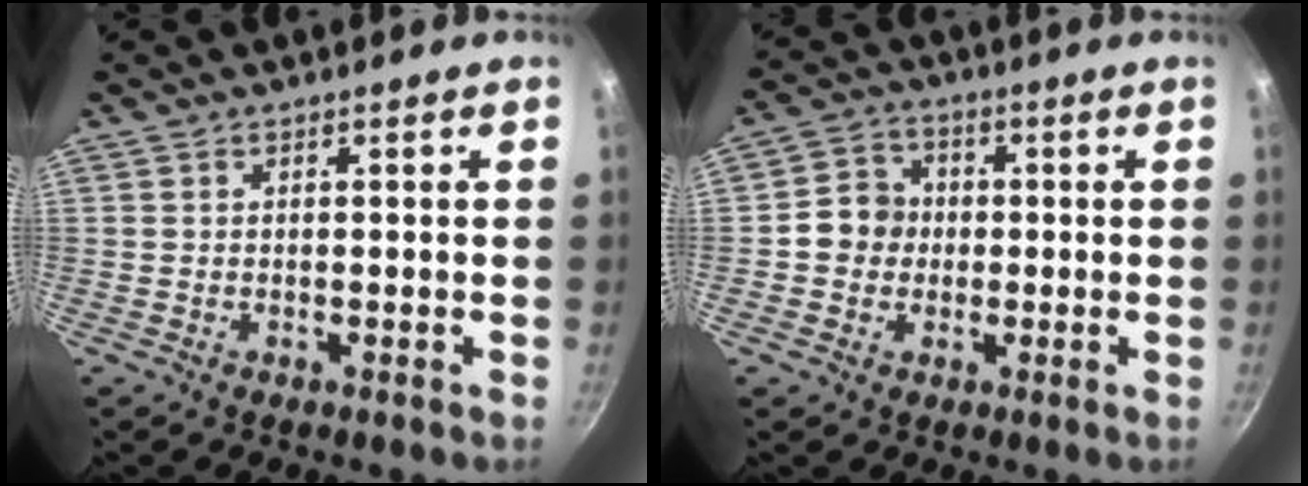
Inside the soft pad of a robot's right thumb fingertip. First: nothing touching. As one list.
[{"total": 6.7, "force": [-0.4, 6.2, 2.7], "torque": [-0.013, 0.015, -0.022]}]